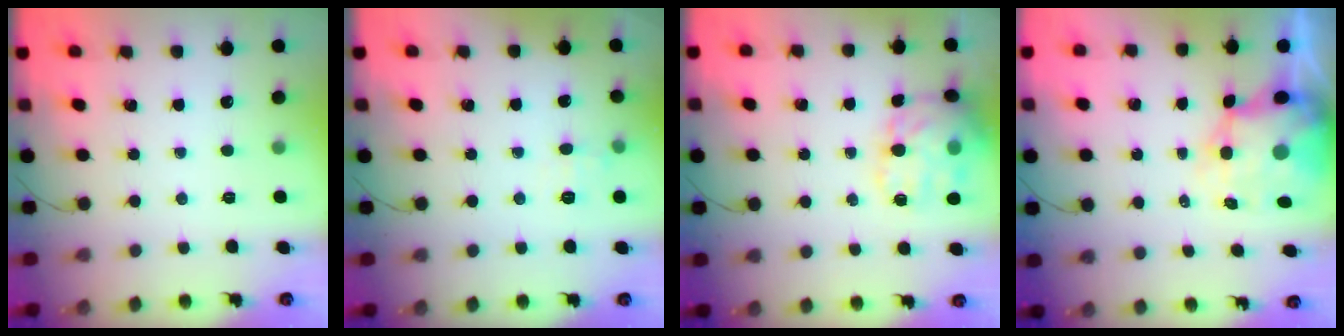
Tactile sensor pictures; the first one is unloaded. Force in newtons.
{"total": 5.7, "press": 5.5, "slide": 1.7}
{"total": 16.6, "press": 16.5, "slide": 2.1}
{"total": 8.9, "press": 8.3, "slide": 3.0}